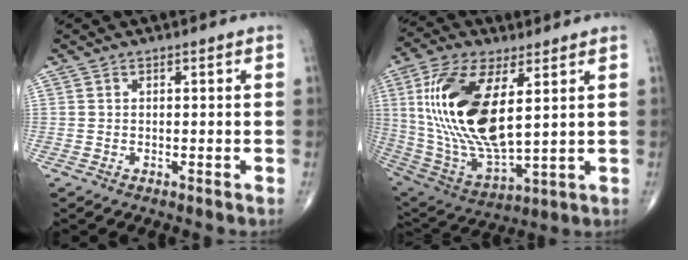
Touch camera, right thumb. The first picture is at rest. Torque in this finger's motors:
{"motor_torque": [1.85, 3.16, 2.22, 0.55, 0.78]}